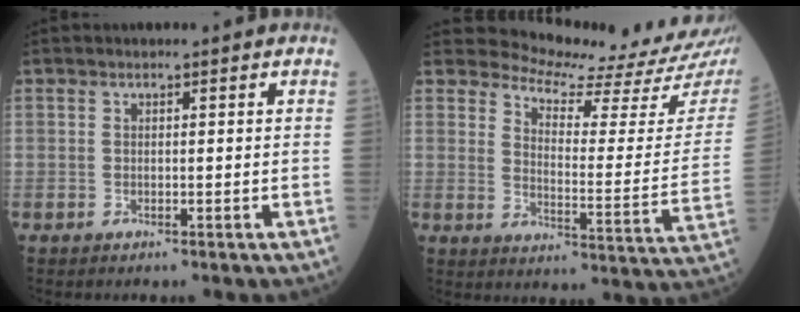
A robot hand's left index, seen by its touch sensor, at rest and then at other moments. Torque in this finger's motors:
{"motor_torque": [0.94, -1.20, 0.00, -0.04]}